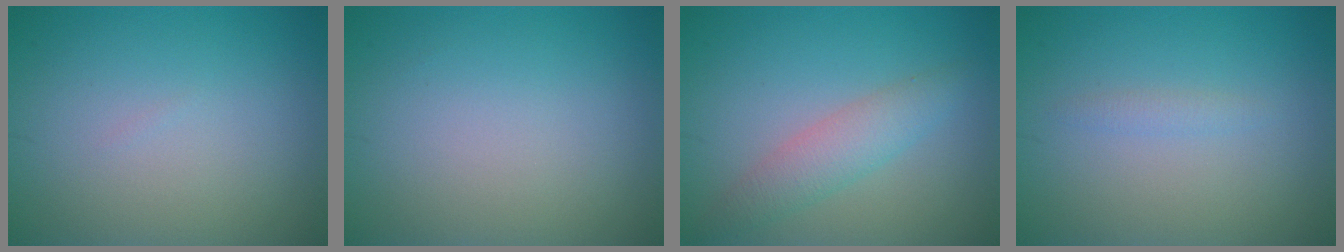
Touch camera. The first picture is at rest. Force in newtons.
{"total": 0.0}
{"total": 2.9, "press": 2.9, "slide": 0.1}
{"total": 0.8, "press": 0.8, "slide": 0.1}